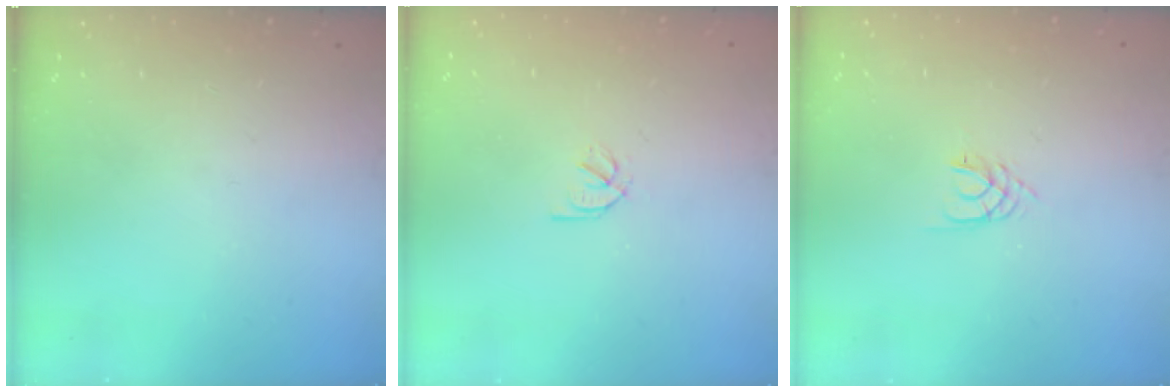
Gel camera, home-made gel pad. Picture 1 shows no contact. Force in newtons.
{"total": 2.0, "press": 2.0, "slide": 0.3}
{"total": 2.4, "press": 2.4, "slide": 0.3}